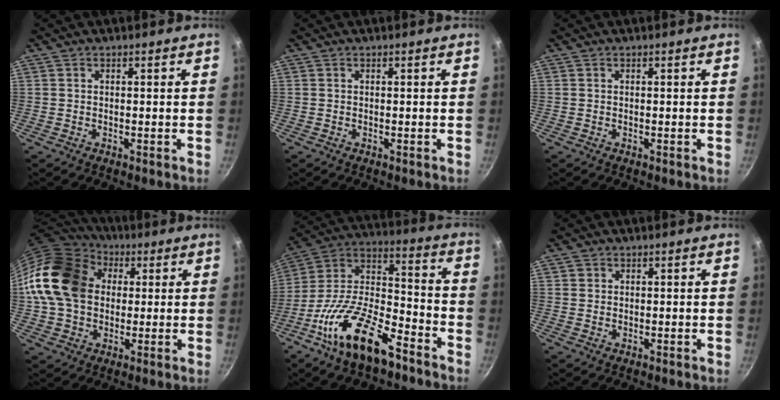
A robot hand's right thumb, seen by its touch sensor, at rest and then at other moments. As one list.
[{"total": 0.0}, {"total": 0.0}, {"total": 19.8, "force": [2.8, 15.4, 12.1], "torque": [-0.212, 0.034, 0.042]}, {"total": 20.7, "force": [-11.7, 9.0, 14.4], "torque": [-0.237, 0.080, -0.226]}, {"total": 1.2, "force": [0.5, 1.1, 0.3], "torque": [0.002, 0.001, 0.007]}]